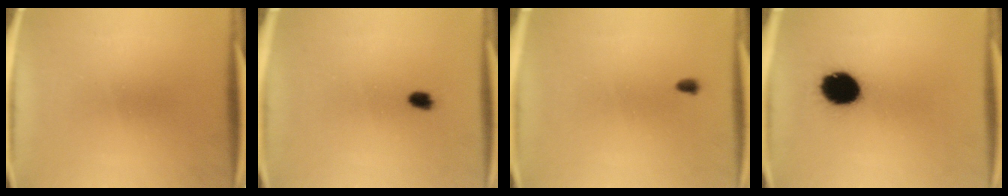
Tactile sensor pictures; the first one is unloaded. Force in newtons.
{"total": 2.7}
{"total": 1.0}
{"total": 12.2}